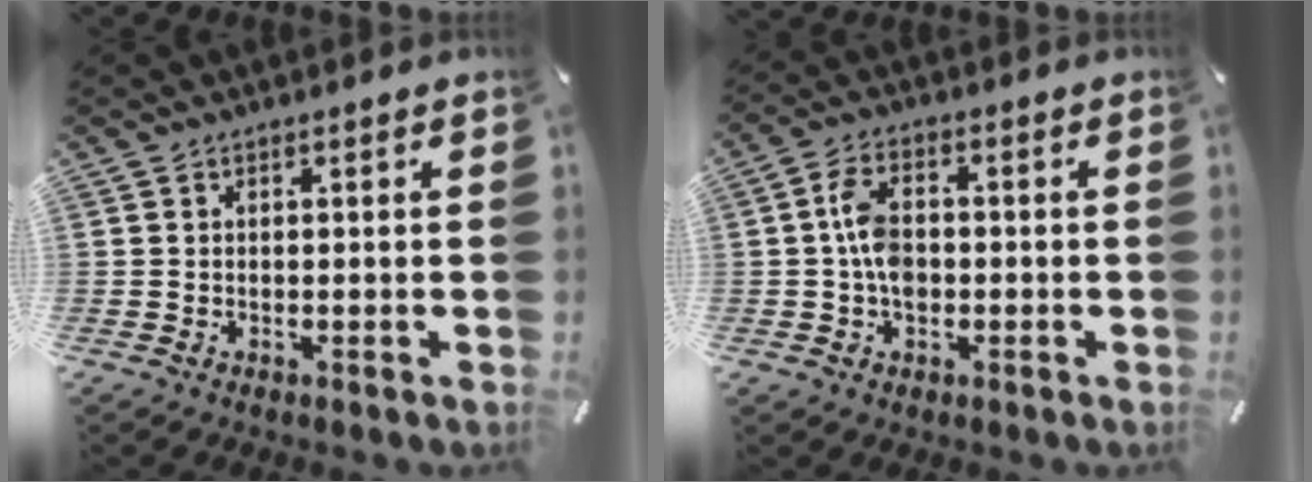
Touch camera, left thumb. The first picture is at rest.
{"total": 6.4, "force": [-0.7, 4.1, 4.8], "torque": [-0.100, 0.008, -0.013]}